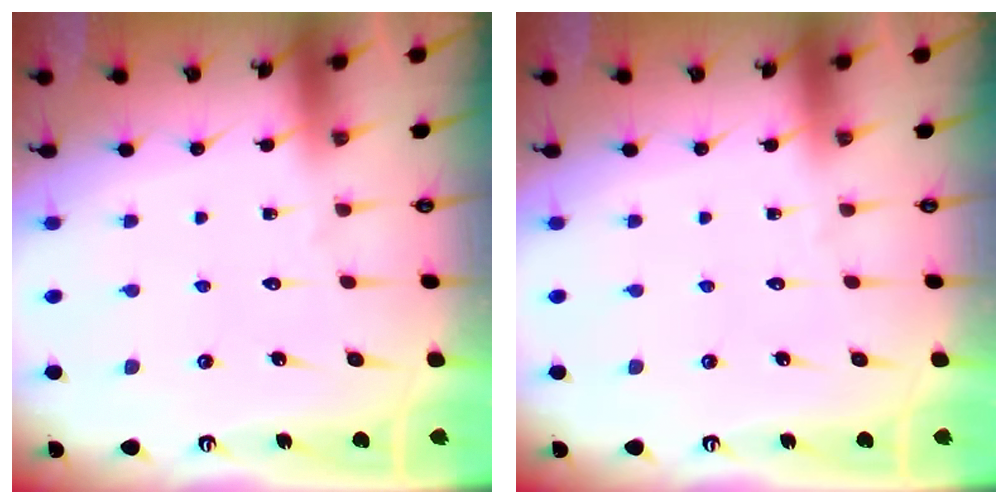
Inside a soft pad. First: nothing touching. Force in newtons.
{"total": 0.0}